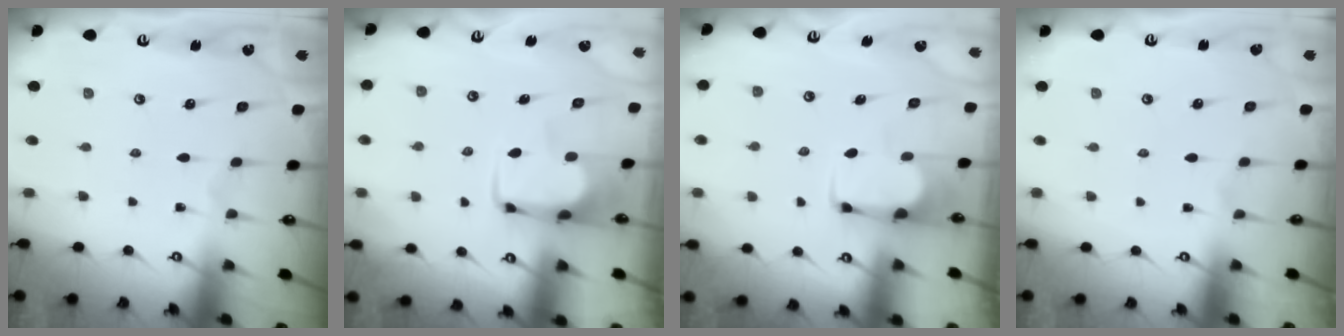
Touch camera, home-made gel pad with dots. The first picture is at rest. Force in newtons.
{"total": 2.2, "press": 2.1, "slide": 0.8}
{"total": 1.7, "press": 1.6, "slide": 0.7}
{"total": 1.3, "press": 1.1, "slide": 0.8}